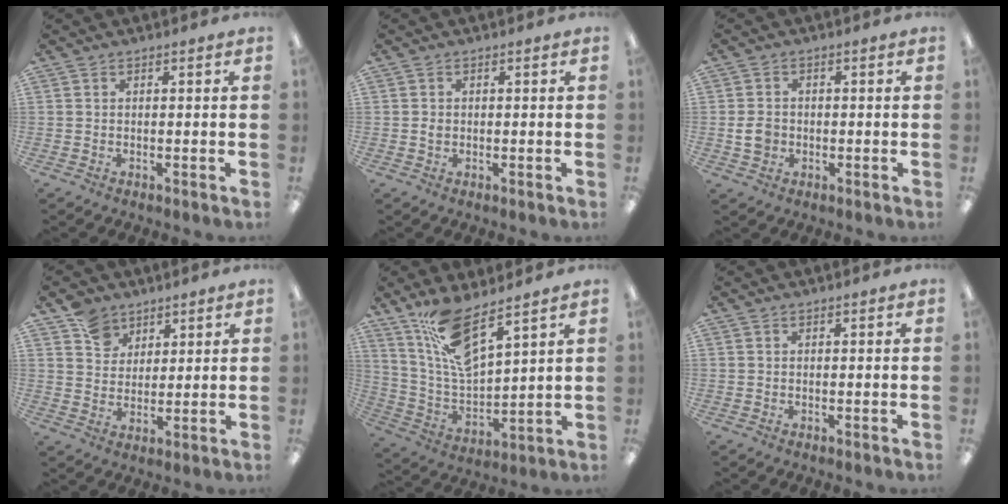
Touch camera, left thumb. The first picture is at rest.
{"total": 1.3, "force": [0.0, 1.0, 0.8], "torque": [-0.016, 0.005, -0.001]}
{"total": 4.1, "force": [-0.5, 3.3, 2.3], "torque": [-0.047, 0.006, -0.010]}
{"total": 8.8, "force": [5.9, 6.3, 1.8], "torque": [-0.034, -0.026, 0.112]}
{"total": 13.2, "force": [10.1, 3.5, 7.8], "torque": [-0.164, -0.049, 0.181]}
{"total": 0.0}